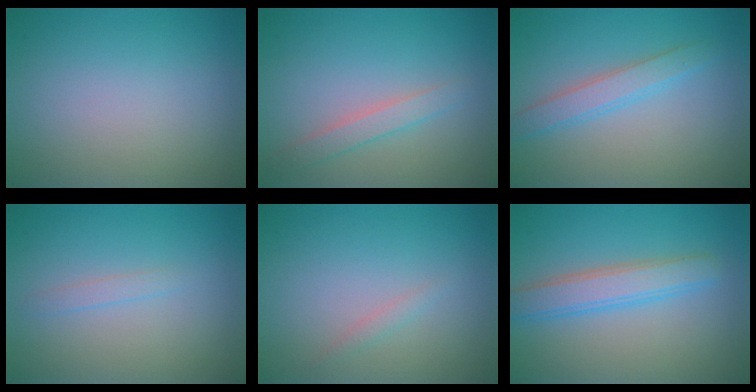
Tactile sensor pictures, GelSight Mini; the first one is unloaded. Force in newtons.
{"total": 1.8, "press": 1.8, "slide": 0.1}
{"total": 2.5, "press": 2.5, "slide": 0.2}
{"total": 0.8, "press": 0.8, "slide": 0.1}
{"total": 0.7, "press": 0.7, "slide": 0.1}
{"total": 3.6, "press": 3.6, "slide": 0.1}